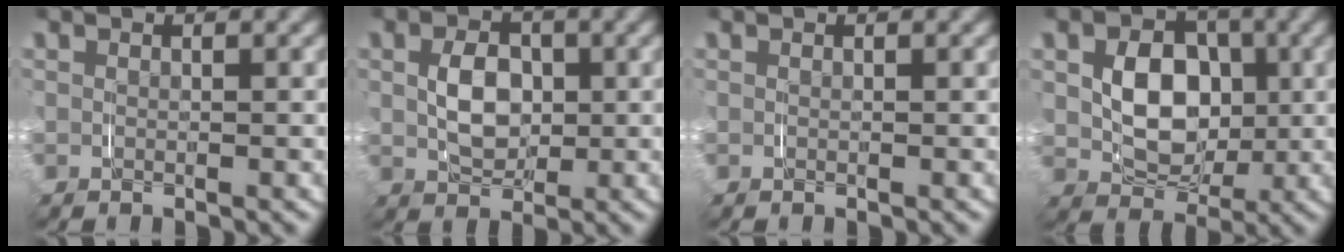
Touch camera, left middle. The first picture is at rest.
{"total": 3.8, "force": [0.0, 2.8, 2.6], "torque": [-0.052, -0.011, 0.007]}
{"total": 0.0}
{"total": 5.9, "force": [0.1, 4.6, 3.7], "torque": [-0.060, -0.013, 0.007]}